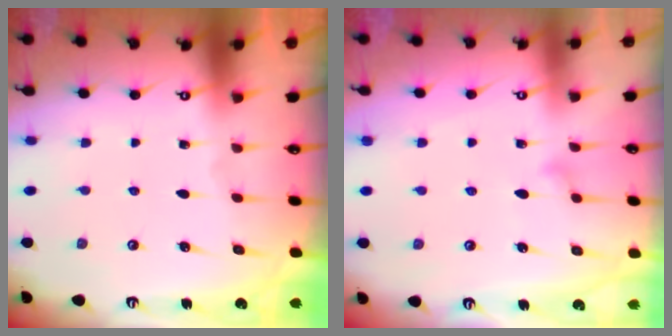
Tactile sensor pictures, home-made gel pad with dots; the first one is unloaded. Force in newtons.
{"total": 8.0, "press": 7.9, "slide": 0.5}